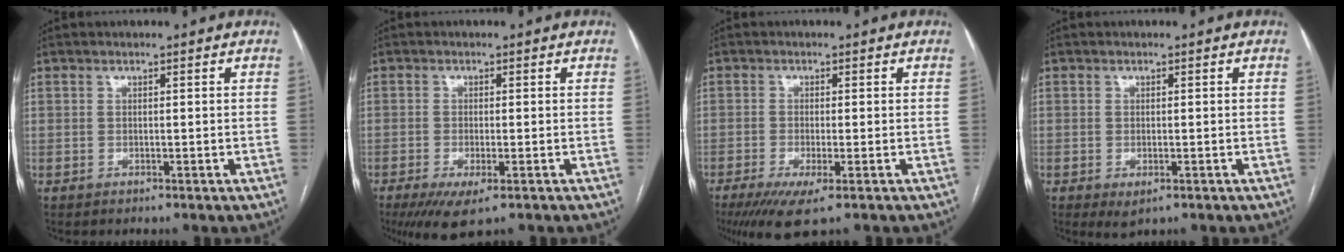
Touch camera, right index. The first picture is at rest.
{"total": 5.8, "force": [-3.5, 1.3, 4.5], "torque": [-0.072, -0.015, -0.054]}
{"total": 5.9, "force": [-3.5, 0.6, 4.8], "torque": [-0.078, -0.015, -0.058]}
{"total": 2.4, "force": [-1.1, 1.0, 1.9], "torque": [-0.028, -0.004, -0.008]}